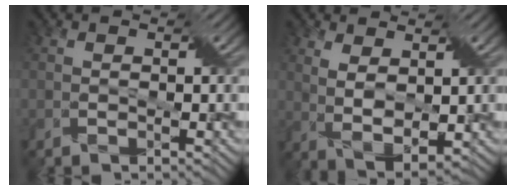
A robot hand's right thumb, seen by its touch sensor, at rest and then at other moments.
{"total": 4.0, "force": [2.1, 1.6, 3.0], "torque": [-0.076, -0.005, 0.039]}